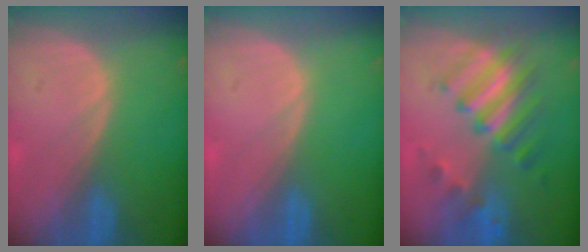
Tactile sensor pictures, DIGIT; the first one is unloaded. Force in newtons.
{"total": 0.0}
{"total": 7.7, "press": 7.6, "slide": 0.9}